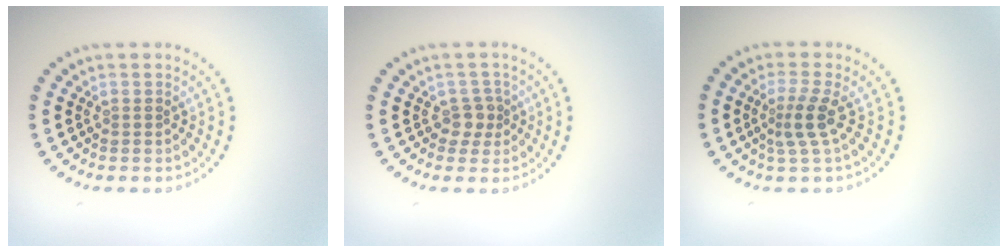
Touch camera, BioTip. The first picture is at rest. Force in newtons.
{"total": 1.7, "press": 1.3, "slide": 1.0}
{"total": 2.5, "press": 1.8, "slide": 1.7}